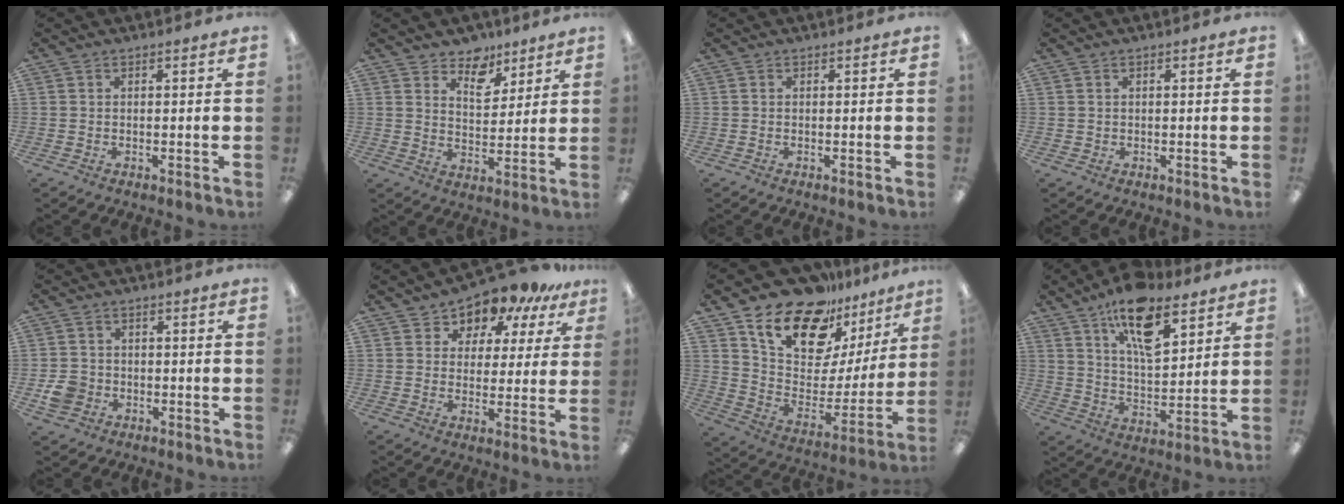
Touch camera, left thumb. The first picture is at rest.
{"total": 7.7, "force": [6.0, 4.3, 2.1], "torque": [-0.021, -0.041, 0.106]}
{"total": 0.0}
{"total": 0.6, "force": [0.2, 0.6, 0.1], "torque": [-0.002, 0.004, 0.003]}
{"total": 5.1, "force": [-1.5, 4.5, 1.8], "torque": [-0.020, 0.005, -0.028]}
{"total": 9.6, "force": [8.2, 4.8, 1.6], "torque": [-0.040, -0.071, 0.150]}
{"total": 19.2, "force": [14.3, 9.8, 8.2], "torque": [-0.150, -0.107, 0.253]}
{"total": 15.7, "force": [10.1, 6.6, 10.1], "torque": [-0.168, -0.041, 0.172]}